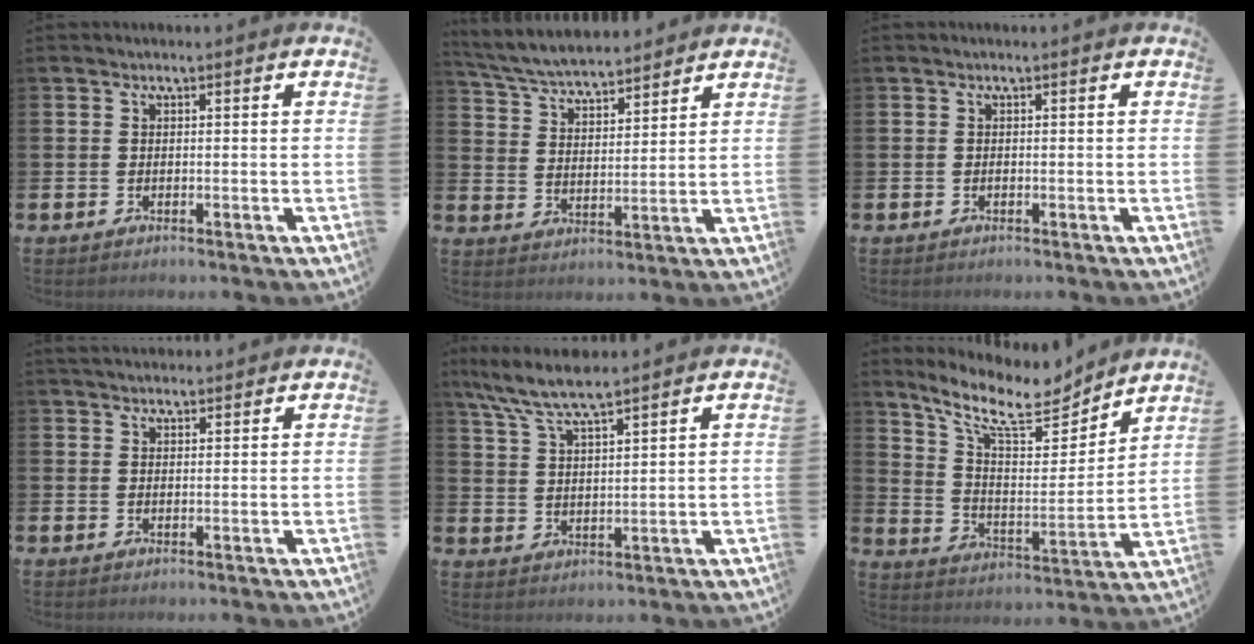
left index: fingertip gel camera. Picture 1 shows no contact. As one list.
[{"total": 5.8, "force": [5.6, 0.8, 0.9], "torque": [-0.046, -0.030, 0.101]}, {"total": 0.0}, {"total": 2.3, "force": [2.2, 0.6, 0.2], "torque": [-0.001, -0.006, 0.039]}, {"total": 7.1, "force": [6.4, 0.9, 3.0], "torque": [-0.086, -0.020, 0.115]}, {"total": 11.0, "force": [9.2, 3.2, 5.0], "torque": [-0.127, -0.056, 0.159]}]